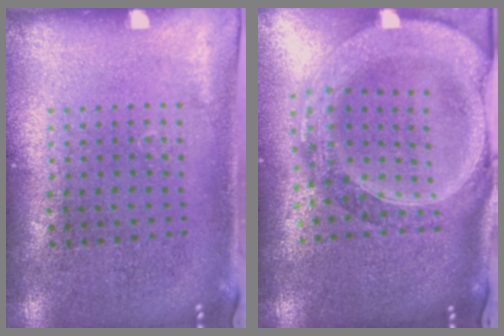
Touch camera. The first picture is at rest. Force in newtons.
{"total": 3.0, "press": 2.6, "slide": 1.7}